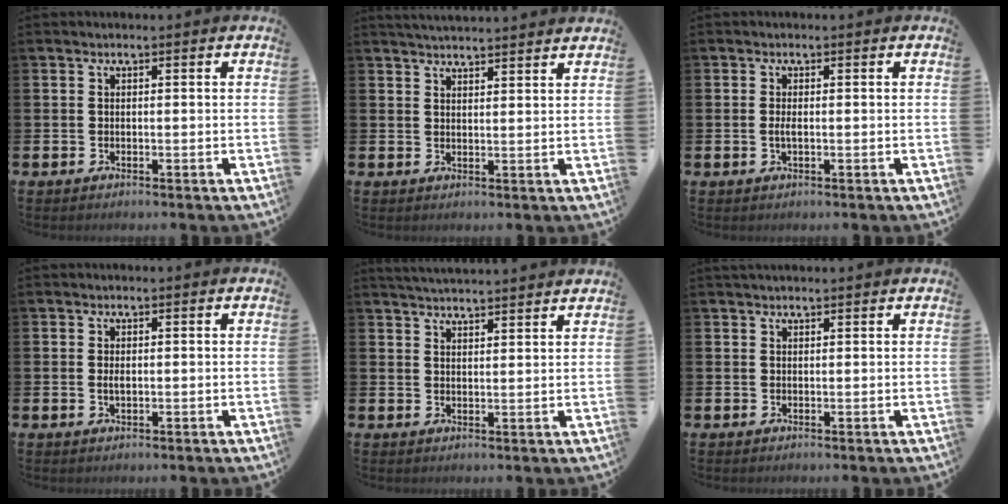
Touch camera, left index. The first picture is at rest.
{"total": 3.3, "force": [3.3, -0.2, 0.0], "torque": [-0.001, -0.019, 0.059]}
{"total": 1.3, "force": [-0.1, 0.4, 1.2], "torque": [-0.018, -0.001, -0.004]}
{"total": 1.1, "force": [0.1, 0.5, 1.0], "torque": [-0.015, 0.001, -0.001]}
{"total": 3.7, "force": [3.7, -0.3, 0.0], "torque": [-0.002, -0.021, 0.065]}
{"total": 0.9, "force": [0.9, 0.1, 0.2], "torque": [0.011, -0.004, 0.013]}